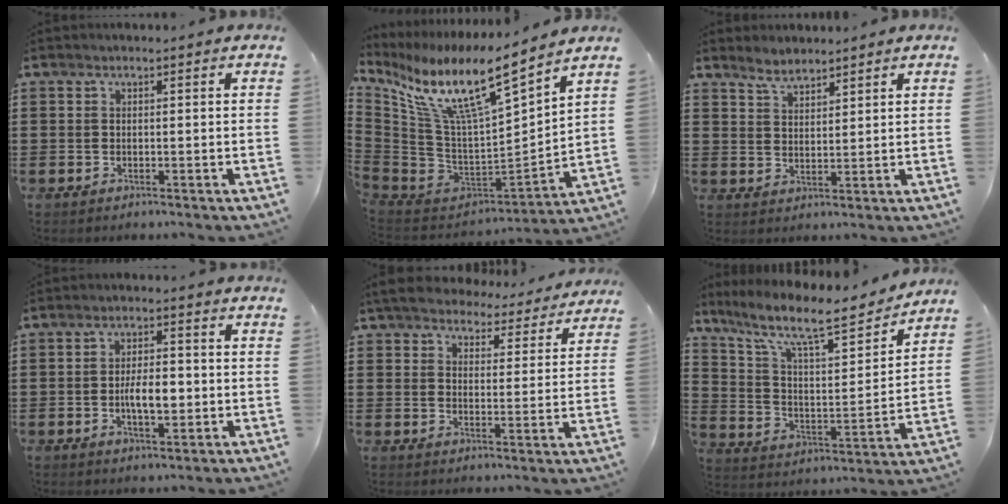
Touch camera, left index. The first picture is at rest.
{"total": 12.8, "force": [8.0, 2.5, 9.7], "torque": [-0.210, -0.059, 0.129]}
{"total": 3.4, "force": [3.2, 1.0, 0.8], "torque": [-0.026, -0.003, 0.061]}
{"total": 5.4, "force": [-0.8, 2.4, 4.8], "torque": [-0.085, 0.002, -0.019]}
{"total": 5.7, "force": [5.3, 1.6, 1.2], "torque": [-0.049, -0.021, 0.096]}
{"total": 11.7, "force": [9.3, 2.2, 6.8], "torque": [-0.152, -0.059, 0.153]}